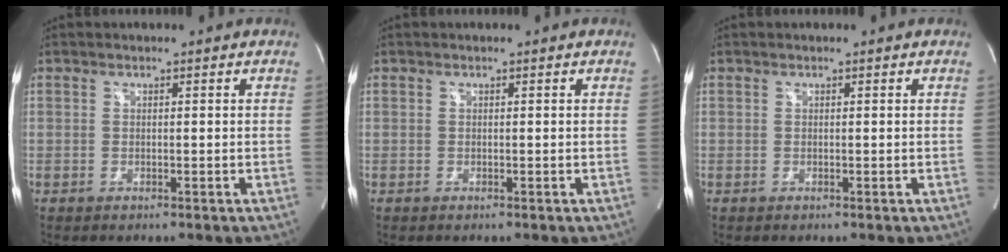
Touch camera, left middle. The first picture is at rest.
{"total": 0.0}
{"total": 0.0}